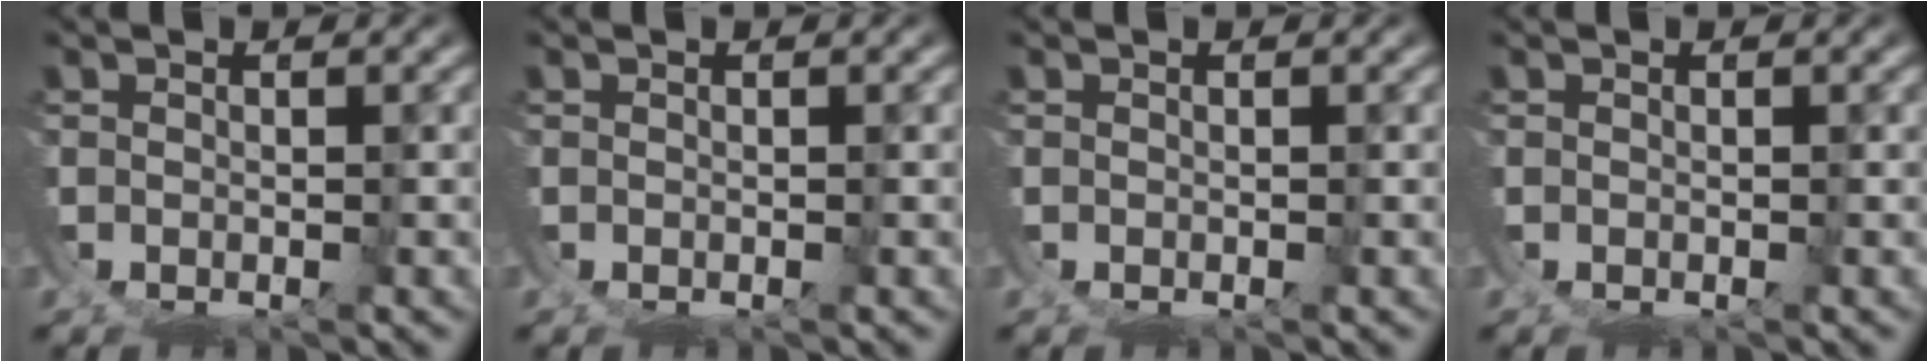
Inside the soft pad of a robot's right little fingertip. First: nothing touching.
{"total": 0.0}
{"total": 0.0}
{"total": 0.0}